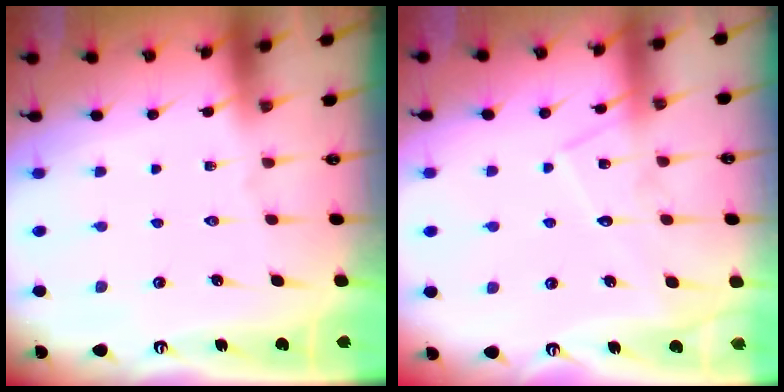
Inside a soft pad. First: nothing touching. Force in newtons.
{"total": 9.6, "press": 9.6, "slide": 0.6}